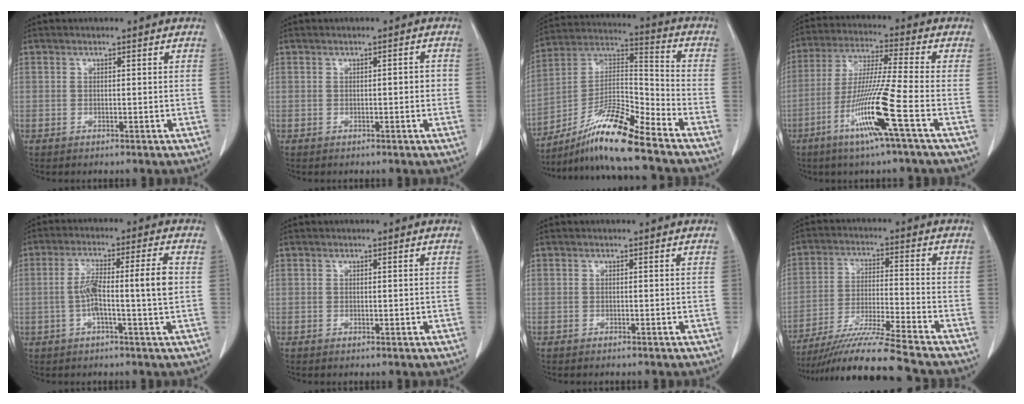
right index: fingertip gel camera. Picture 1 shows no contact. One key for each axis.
{"total": 1.3, "fx": -0.2, "fy": 0.5, "fz": 1.3, "tx": -0.016, "ty": 0.003, "tz": -0.002}
{"total": 13.4, "fx": -10.5, "fy": 0.0, "fz": 8.4, "tx": -0.156, "ty": 0.010, "tz": -0.190}
{"total": 12.9, "fx": -5.5, "fy": -1.6, "fz": 11.5, "tx": -0.228, "ty": -0.020, "tz": -0.110}
{"total": 8.3, "fx": -0.6, "fy": -0.2, "fz": 8.2, "tx": -0.151, "ty": 0.017, "tz": -0.014}
{"total": 0.6, "fx": -0.1, "fy": 0.2, "fz": 0.5, "tx": -0.009, "ty": -0.002, "tz": 0.002}
{"total": 0.0}
{"total": 13.6, "fx": -11.8, "fy": -1.9, "fz": 6.4, "tx": -0.108, "ty": -0.024, "tz": -0.204}